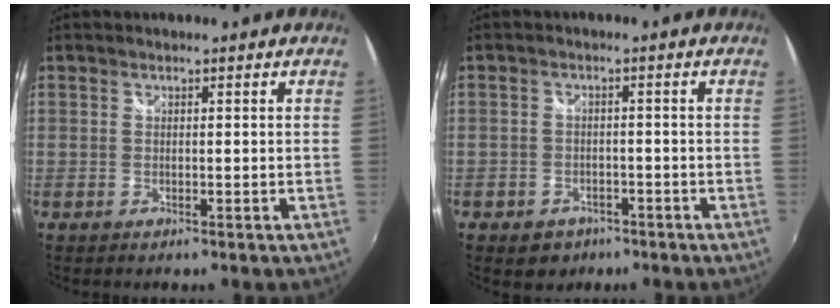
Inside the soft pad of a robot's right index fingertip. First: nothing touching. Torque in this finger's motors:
{"motor_torque": [0.27, -0.28, 0.04, -0.01]}